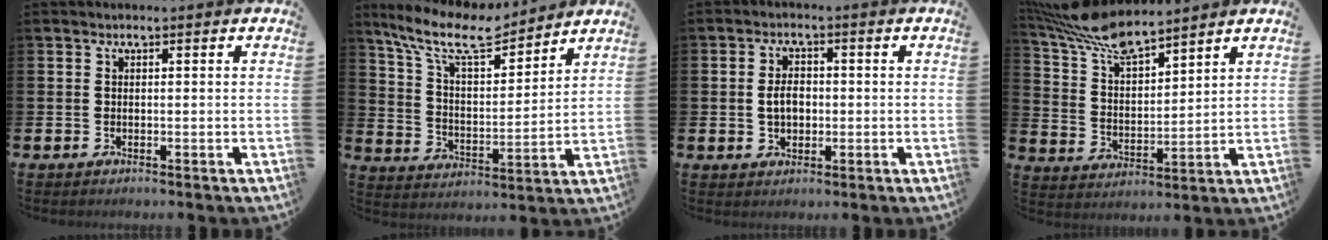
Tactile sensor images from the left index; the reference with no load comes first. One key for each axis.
{"total": 11.0, "fx": 9.4, "fy": 2.8, "fz": 4.9, "tx": -0.131, "ty": -0.048, "tz": 0.167}
{"total": 3.4, "fx": -0.1, "fy": 2.4, "fz": 2.4, "tx": -0.027, "ty": -0.001, "tz": -0.008}
{"total": 9.1, "fx": 8.2, "fy": 1.9, "fz": 3.6, "tx": -0.101, "ty": -0.038, "tz": 0.148}